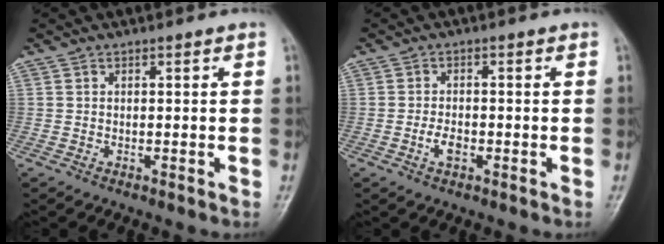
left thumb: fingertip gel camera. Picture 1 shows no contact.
{"total": 2.8, "force": [-1.2, 1.6, 2.0], "torque": [-0.030, 0.005, -0.023]}